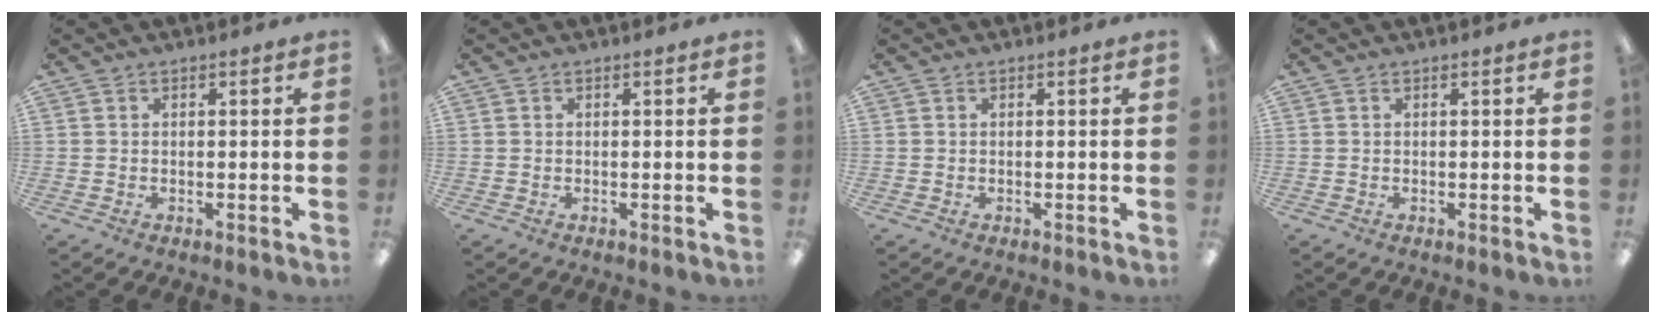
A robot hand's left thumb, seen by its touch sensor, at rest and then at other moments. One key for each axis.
{"total": 0.0}
{"total": 0.0}
{"total": 0.0}